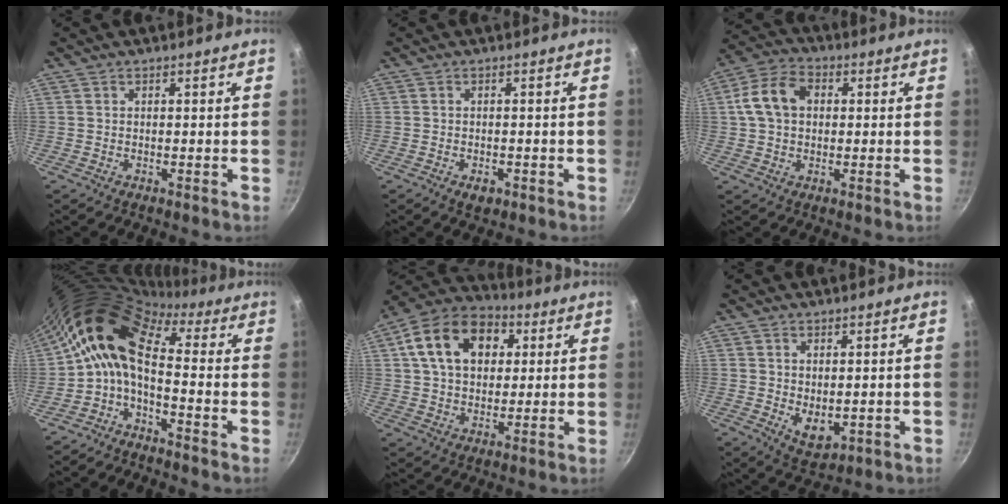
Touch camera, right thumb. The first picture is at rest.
{"total": 2.3, "force": [-1.1, 1.3, 1.5], "torque": [-0.024, 0.007, -0.013]}
{"total": 9.7, "force": [1.3, 7.0, 6.5], "torque": [-0.108, 0.022, 0.011]}
{"total": 11.1, "force": [0.0, 6.3, 9.2], "torque": [-0.173, 0.032, -0.022]}
{"total": 17.3, "force": [5.0, 12.1, 11.3], "torque": [-0.172, 0.016, 0.071]}
{"total": 5.4, "force": [0.3, 3.4, 4.2], "torque": [-0.061, -0.020, 0.015]}